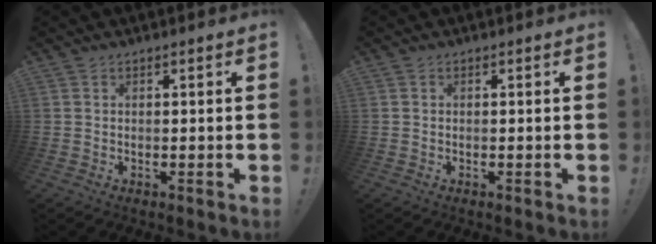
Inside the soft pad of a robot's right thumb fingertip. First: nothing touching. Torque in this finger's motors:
{"motor_torque": [0.06, -0.13, -0.07, 0.17, 0.04]}